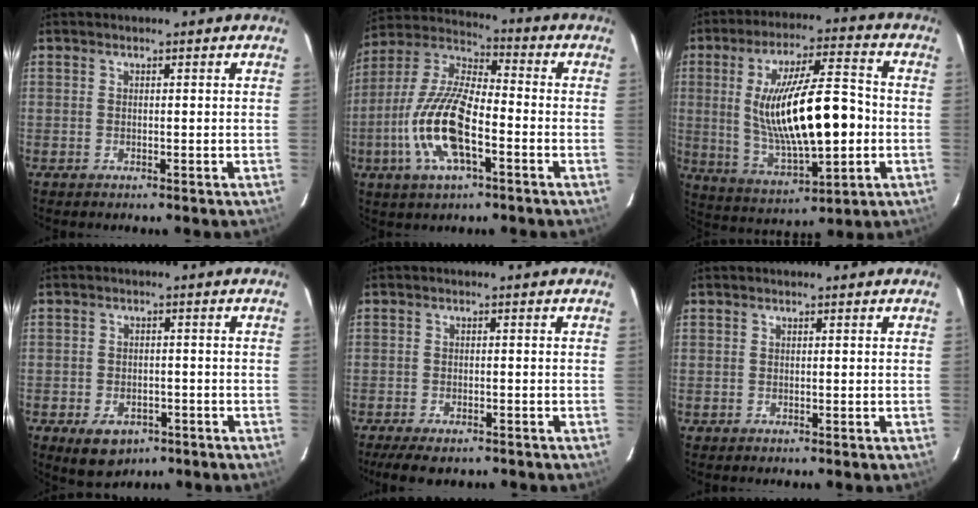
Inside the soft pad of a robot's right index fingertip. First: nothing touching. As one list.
[{"total": 15.8, "force": [-5.3, 5.6, 13.8], "torque": [-0.290, -0.005, -0.108]}, {"total": 19.3, "force": [-0.9, 5.8, 18.4], "torque": [-0.327, 0.004, 0.007]}, {"total": 7.2, "force": [-3.9, 4.8, 3.6], "torque": [-0.073, -0.002, -0.048]}, {"total": 7.7, "force": [-6.0, 2.7, 4.0], "torque": [-0.095, -0.021, -0.094]}, {"total": 0.5, "force": [0.0, 0.5, -0.1], "torque": [0.004, 0.003, 0.000]}]